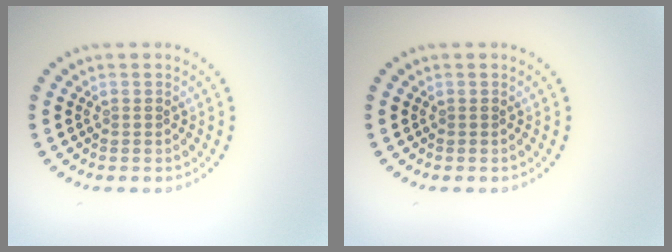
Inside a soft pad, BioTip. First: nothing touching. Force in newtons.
{"total": 0.0}